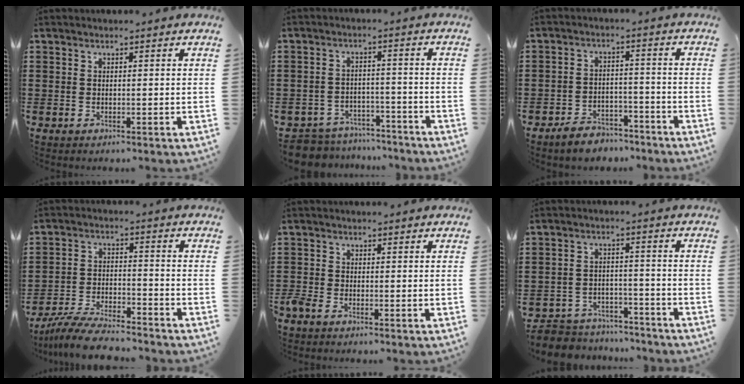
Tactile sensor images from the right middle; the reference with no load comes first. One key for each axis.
{"total": 5.5, "fx": -5.4, "fy": 0.9, "fz": -0.2, "tx": -0.008, "ty": 0.014, "tz": -0.116}
{"total": 4.5, "fx": -4.3, "fy": 1.1, "fz": 0.5, "tx": -0.014, "ty": 0.012, "tz": -0.089}
{"total": 7.8, "fx": -7.3, "fy": 0.9, "fz": 2.7, "tx": -0.057, "ty": 0.009, "tz": -0.143}
{"total": 1.4, "fx": -1.2, "fy": 0.4, "fz": 0.6, "tx": -0.028, "ty": -0.004, "tz": -0.029}
{"total": 5.0, "fx": -4.9, "fy": 1.1, "fz": -0.1, "tx": -0.005, "ty": 0.014, "tz": -0.103}